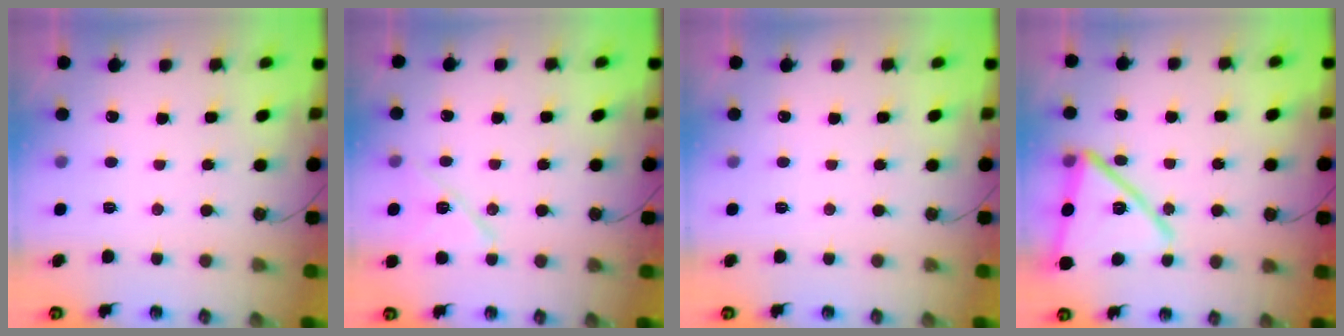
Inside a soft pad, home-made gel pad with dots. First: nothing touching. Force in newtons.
{"total": 10.5, "press": 10.5, "slide": 0.7}
{"total": 0.0}
{"total": 18.7, "press": 18.4, "slide": 3.3}